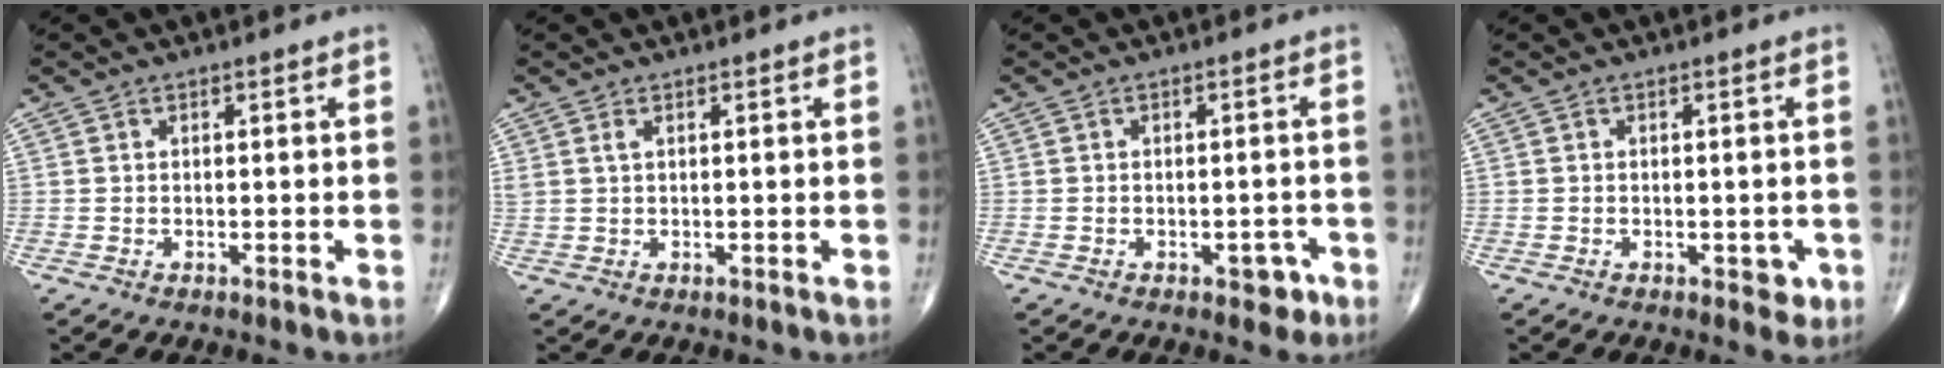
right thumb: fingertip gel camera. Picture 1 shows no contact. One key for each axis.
{"total": 1.2, "fx": 0.7, "fy": 0.5, "fz": 0.9, "tx": -0.025, "ty": 0.009, "tz": 0.019}
{"total": 3.1, "fx": -1.6, "fy": 1.8, "fz": 1.9, "tx": -0.005, "ty": 0.010, "tz": -0.020}
{"total": 2.6, "fx": -0.9, "fy": 1.6, "fz": 1.9, "tx": -0.003, "ty": 0.002, "tz": -0.011}